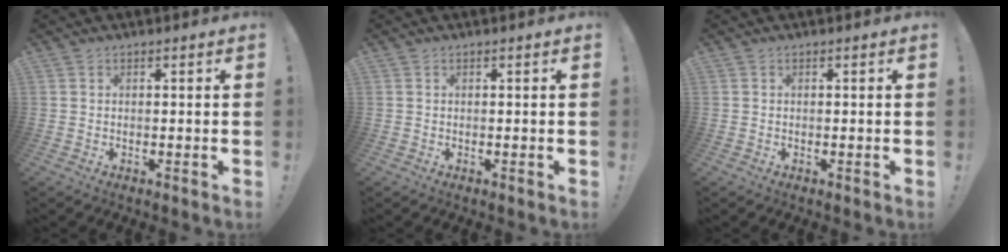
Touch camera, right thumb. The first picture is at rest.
{"total": 0.0}
{"total": 0.0}